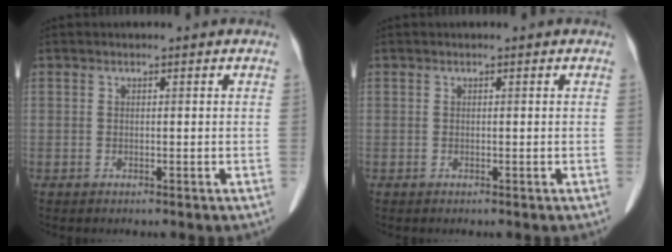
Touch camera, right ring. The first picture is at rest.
{"total": 0.0}